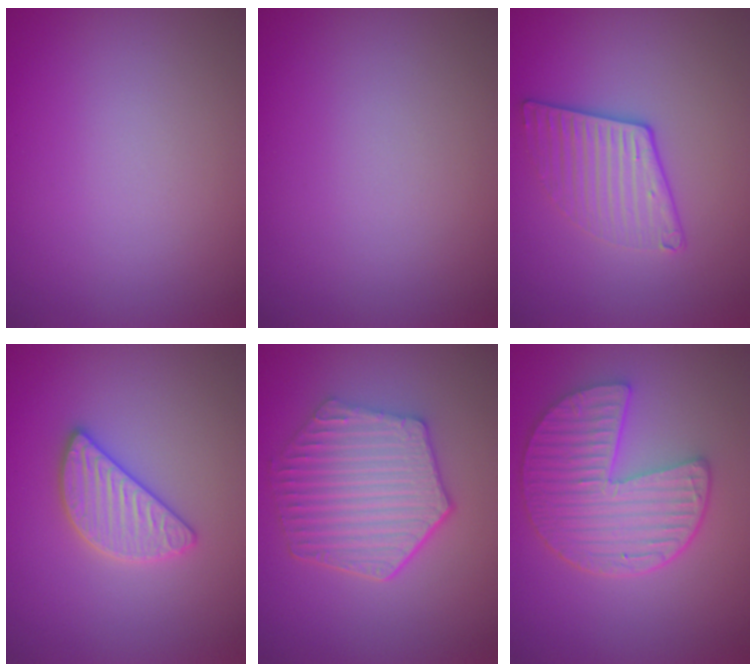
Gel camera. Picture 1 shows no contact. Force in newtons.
{"total": 0.0}
{"total": 2.8, "press": 2.3, "slide": 1.6}
{"total": 2.9, "press": 2.9, "slide": 0.3}
{"total": 6.3, "press": 4.8, "slide": 4.0}
{"total": 6.2, "press": 4.8, "slide": 4.0}